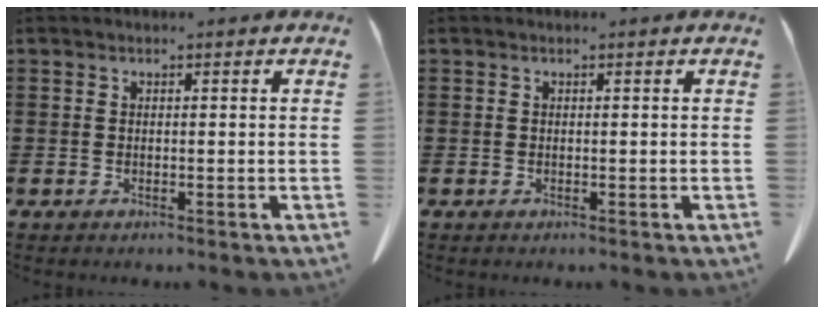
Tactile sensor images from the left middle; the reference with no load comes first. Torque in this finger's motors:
{"motor_torque": [0.00, 0.00, 0.00, -0.01]}